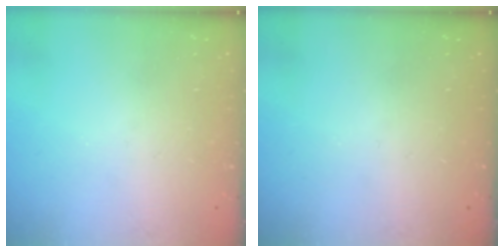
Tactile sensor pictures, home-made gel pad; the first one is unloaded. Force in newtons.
{"total": 0.0}